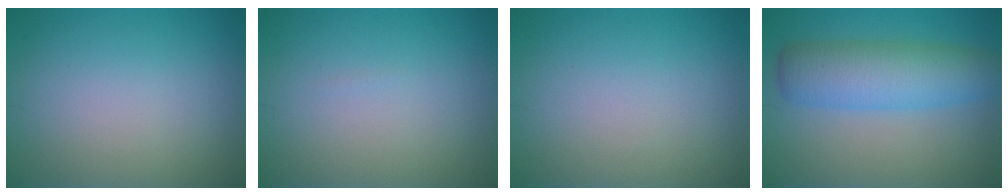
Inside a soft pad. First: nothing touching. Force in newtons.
{"total": 0.0}
{"total": 0.0}
{"total": 6.2, "press": 6.2, "slide": 0.2}